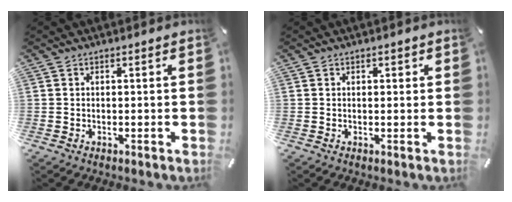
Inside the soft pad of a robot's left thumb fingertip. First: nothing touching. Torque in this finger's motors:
{"motor_torque": [-0.10, -0.34, -0.02, 0.07, -0.02]}